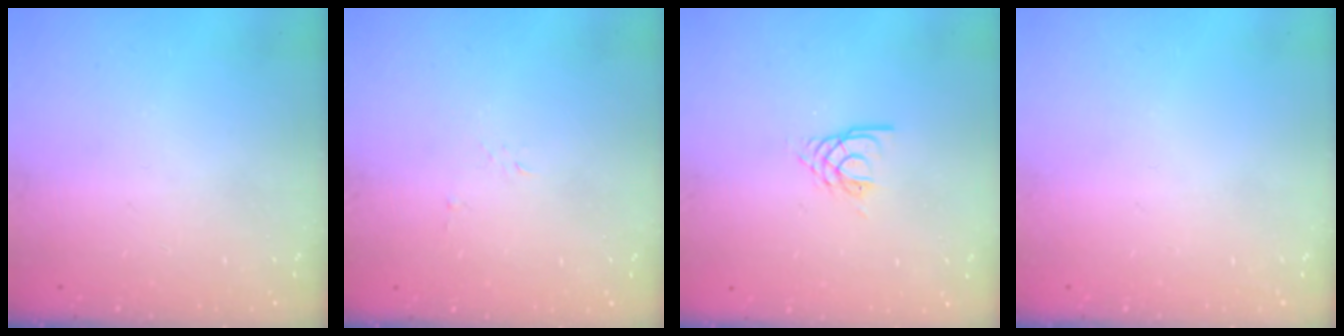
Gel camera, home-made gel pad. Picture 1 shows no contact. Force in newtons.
{"total": 2.7, "press": 2.7, "slide": 0.3}
{"total": 2.5, "press": 2.4, "slide": 0.4}
{"total": 0.0}